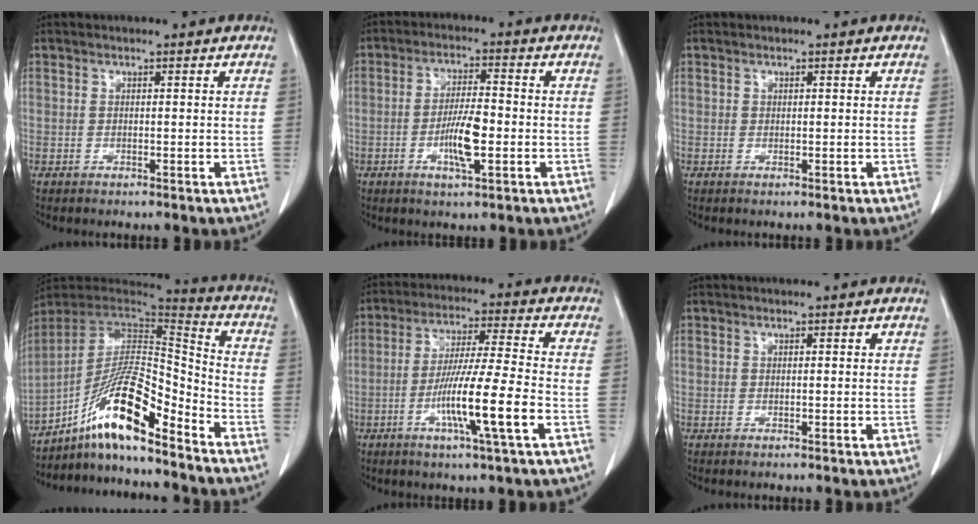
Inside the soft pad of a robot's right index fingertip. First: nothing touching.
{"total": 6.6, "force": [-1.8, 1.1, 6.2], "torque": [-0.120, 0.001, -0.031]}
{"total": 0.0}
{"total": 15.2, "force": [-10.6, 1.6, 10.9], "torque": [-0.191, 0.014, -0.186]}
{"total": 11.7, "force": [-3.9, -0.7, 11.0], "torque": [-0.208, -0.010, -0.073]}
{"total": 0.0}